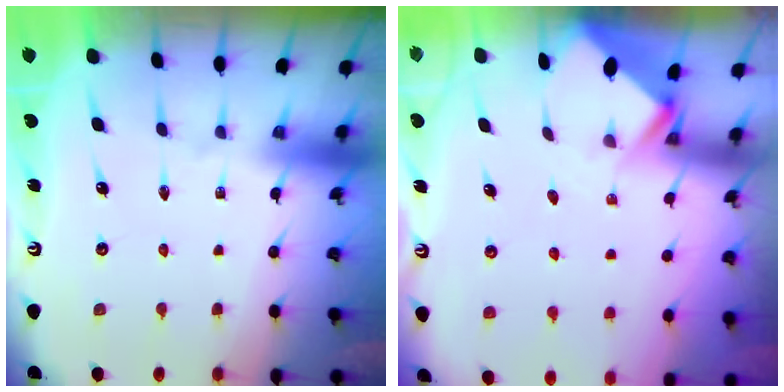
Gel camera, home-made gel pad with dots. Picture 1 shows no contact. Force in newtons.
{"total": 2.5, "press": 2.5, "slide": 0.2}